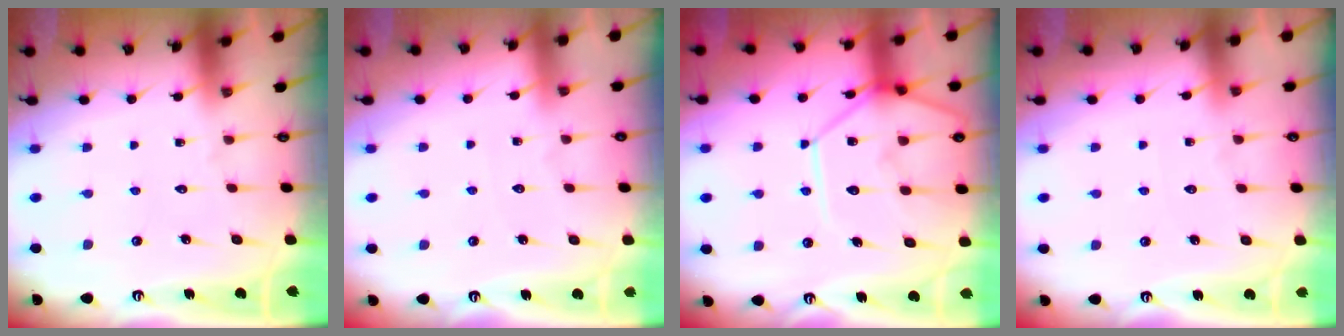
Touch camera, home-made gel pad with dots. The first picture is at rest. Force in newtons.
{"total": 2.0, "press": 2.0, "slide": 0.3}
{"total": 14.1, "press": 14.0, "slide": 1.6}
{"total": 1.6, "press": 1.6, "slide": 0.3}